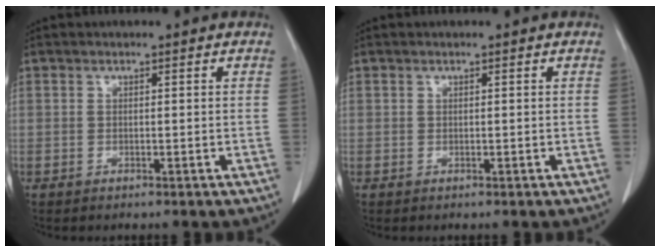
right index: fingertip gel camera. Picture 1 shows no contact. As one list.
[{"total": 0.0}]